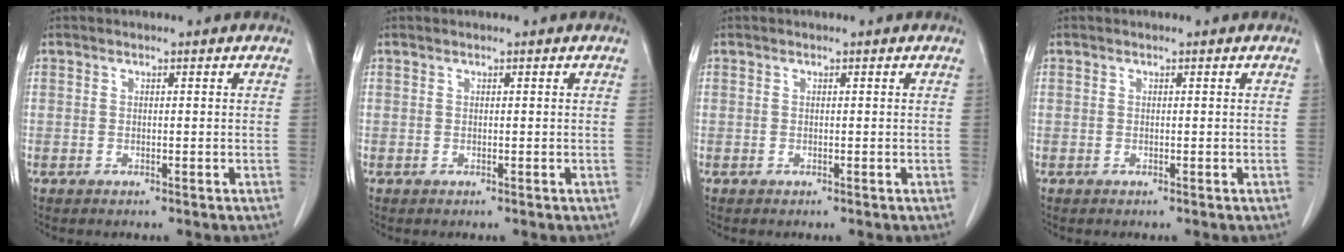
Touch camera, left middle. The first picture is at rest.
{"total": 0.0}
{"total": 0.0}
{"total": 0.0}